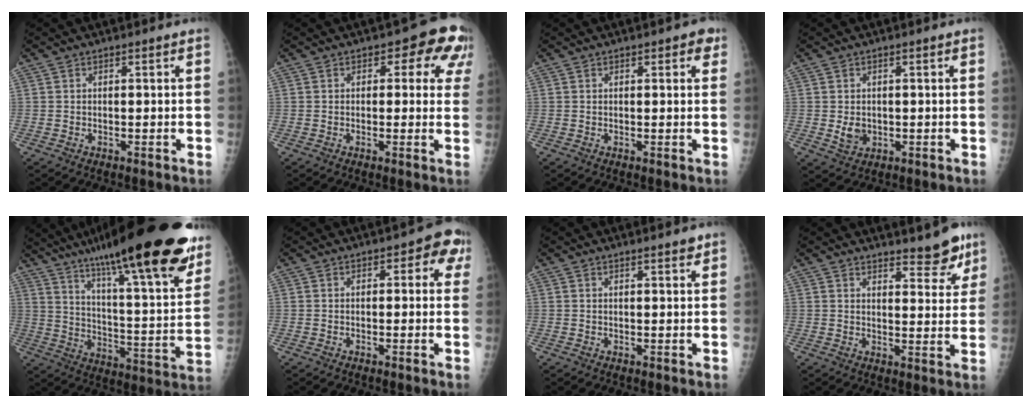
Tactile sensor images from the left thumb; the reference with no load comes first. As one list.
[{"total": 7.8, "force": [3.0, 4.7, 5.4], "torque": [-0.003, 0.001, 0.020]}, {"total": 2.8, "force": [1.4, 1.3, 2.0], "torque": [-0.010, -0.001, 0.012]}, {"total": 3.1, "force": [-0.2, 2.5, 1.8], "torque": [-0.022, -0.003, 0.005]}, {"total": 34.3, "force": [23.5, 6.0, 24.3], "torque": [-0.313, -0.071, 0.343]}, {"total": 4.9, "force": [1.7, 2.7, 3.7], "torque": [-0.005, 0.002, 0.008]}, {"total": 1.8, "force": [1.5, 0.3, 1.0], "torque": [-0.011, -0.008, 0.020]}, {"total": 7.5, "force": [6.2, 2.3, 3.5], "torque": [-0.020, -0.047, 0.080]}]